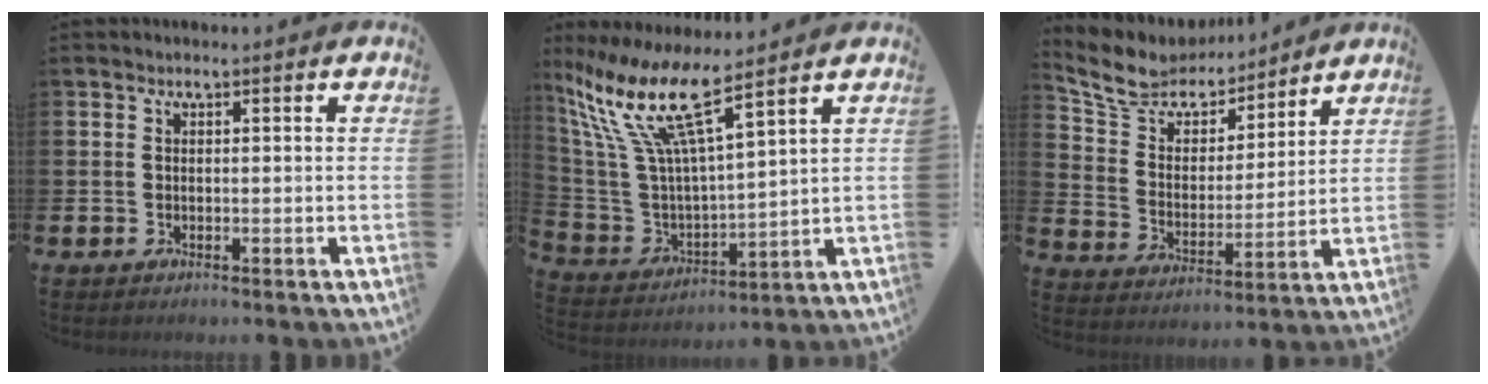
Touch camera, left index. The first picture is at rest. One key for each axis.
{"total": 11.8, "fx": 8.5, "fy": 2.3, "fz": 7.8, "tx": -0.190, "ty": -0.050, "tz": 0.142}
{"total": 8.1, "fx": 7.5, "fy": 3.1, "fz": 1.0, "tx": -0.068, "ty": -0.054, "tz": 0.134}